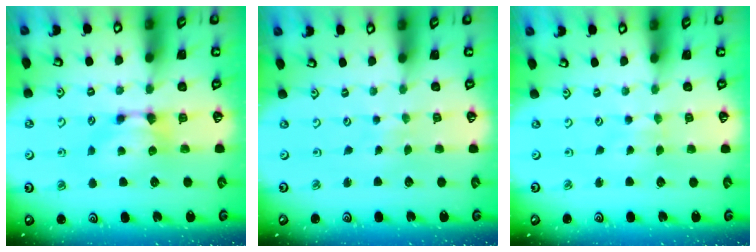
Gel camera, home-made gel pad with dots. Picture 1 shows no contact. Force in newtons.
{"total": 5.6, "press": 5.6, "slide": 0.3}
{"total": 3.6, "press": 3.6, "slide": 0.1}